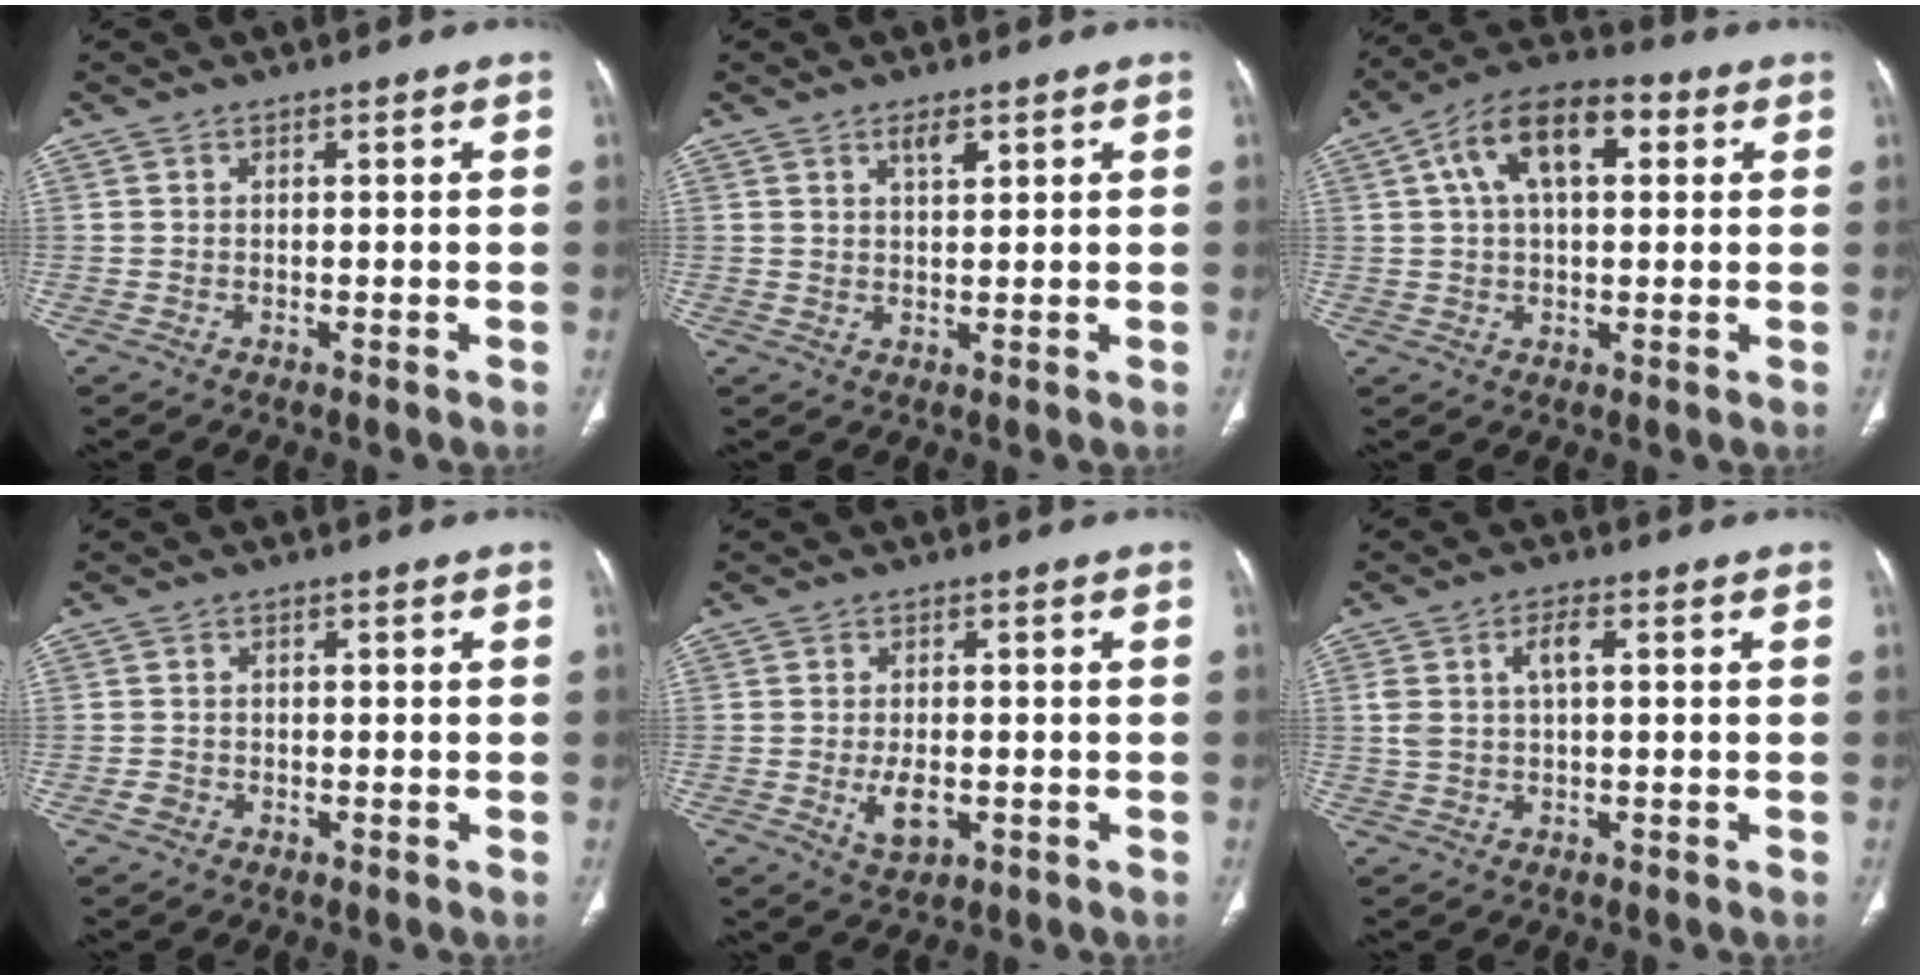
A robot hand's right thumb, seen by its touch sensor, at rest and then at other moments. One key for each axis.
{"total": 2.5, "fx": 1.6, "fy": 0.9, "fz": 1.7, "tx": -0.021, "ty": -0.010, "tz": 0.030}
{"total": 13.0, "fx": 3.9, "fy": 7.0, "fz": 10.3, "tx": -0.168, "ty": 0.026, "tz": 0.058}
{"total": 1.5, "fx": -0.8, "fy": 1.2, "fz": 0.4, "tx": -0.007, "ty": 0.006, "tz": -0.017}
{"total": 4.7, "fx": -1.2, "fy": 2.6, "fz": 3.8, "tx": -0.061, "ty": -0.003, "tz": -0.013}
{"total": 4.4, "fx": 1.0, "fy": 1.9, "fz": 3.9, "tx": -0.089, "ty": 0.016, "tz": 0.021}